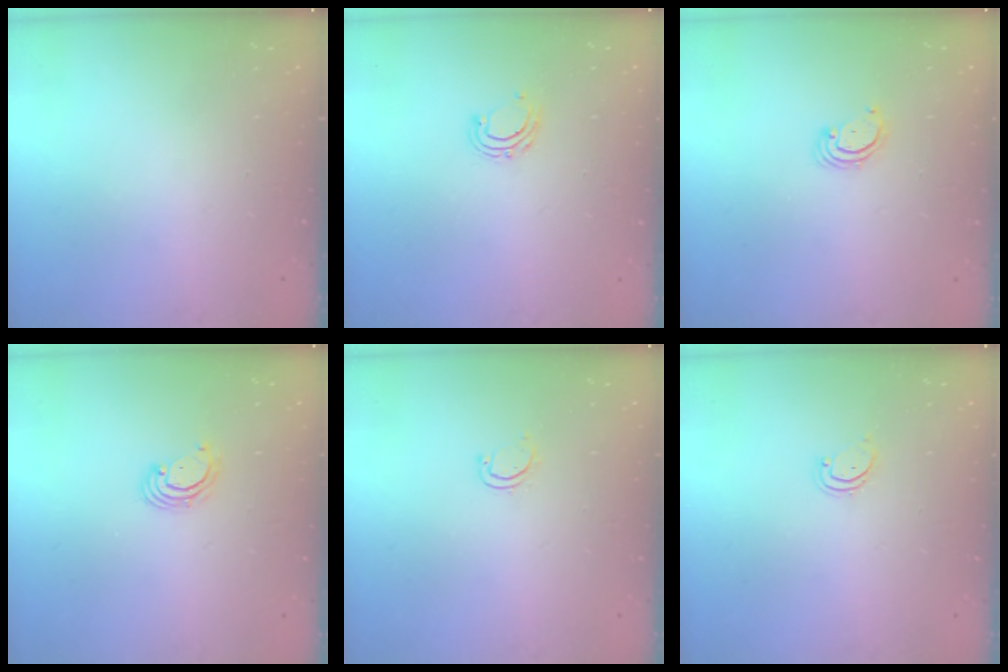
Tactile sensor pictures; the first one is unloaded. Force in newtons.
{"total": 6.0, "press": 5.8, "slide": 1.3}
{"total": 2.3, "press": 2.3, "slide": 0.2}
{"total": 2.4, "press": 2.4, "slide": 0.2}
{"total": 4.6, "press": 4.4, "slide": 1.2}
{"total": 1.9, "press": 1.9, "slide": 0.2}